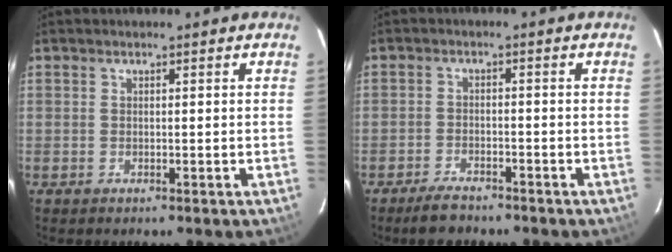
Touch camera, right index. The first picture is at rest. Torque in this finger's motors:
{"motor_torque": [0.22, -0.18, 0.01, 0.03]}